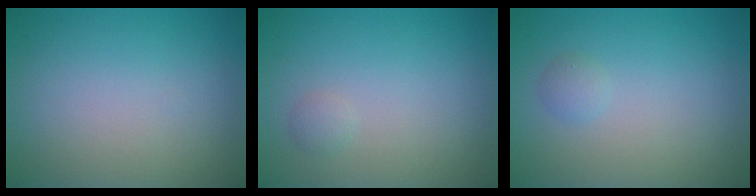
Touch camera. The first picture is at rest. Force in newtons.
{"total": 0.7, "press": 0.7, "slide": 0.0}
{"total": 0.8, "press": 0.8, "slide": 0.0}